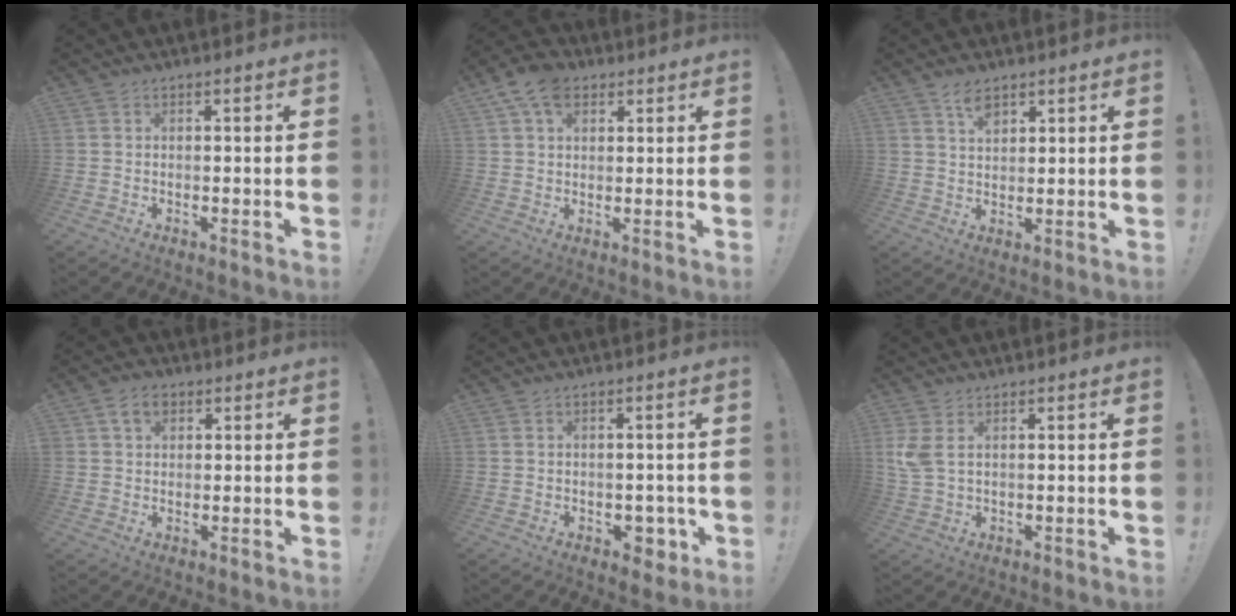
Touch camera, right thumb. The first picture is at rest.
{"total": 9.1, "force": [4.4, 6.0, 5.3], "torque": [-0.094, -0.002, 0.086]}
{"total": 5.0, "force": [3.5, 2.1, 2.8], "torque": [-0.041, -0.019, 0.061]}
{"total": 5.4, "force": [2.4, 3.9, 2.9], "torque": [-0.042, 0.004, 0.044]}
{"total": 4.9, "force": [-1.1, 3.9, 2.8], "torque": [-0.026, 0.011, -0.012]}
{"total": 4.5, "force": [1.5, 2.1, 3.7], "torque": [-0.077, -0.004, 0.025]}